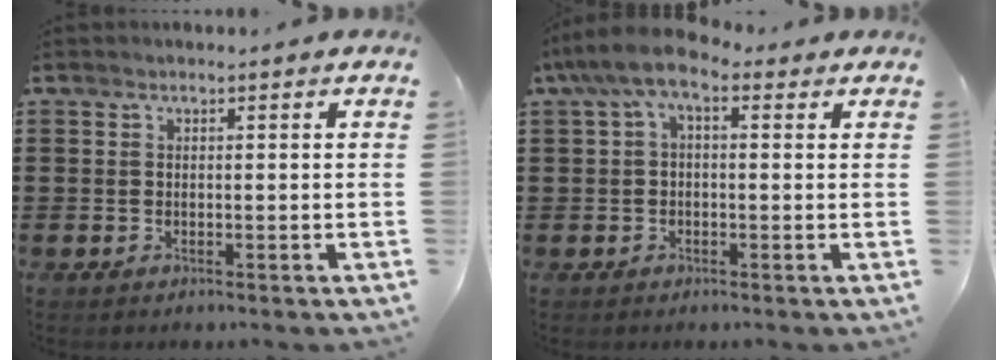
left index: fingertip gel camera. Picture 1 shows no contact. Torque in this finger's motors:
{"motor_torque": [1.14, -1.00, 0.62, 0.21]}